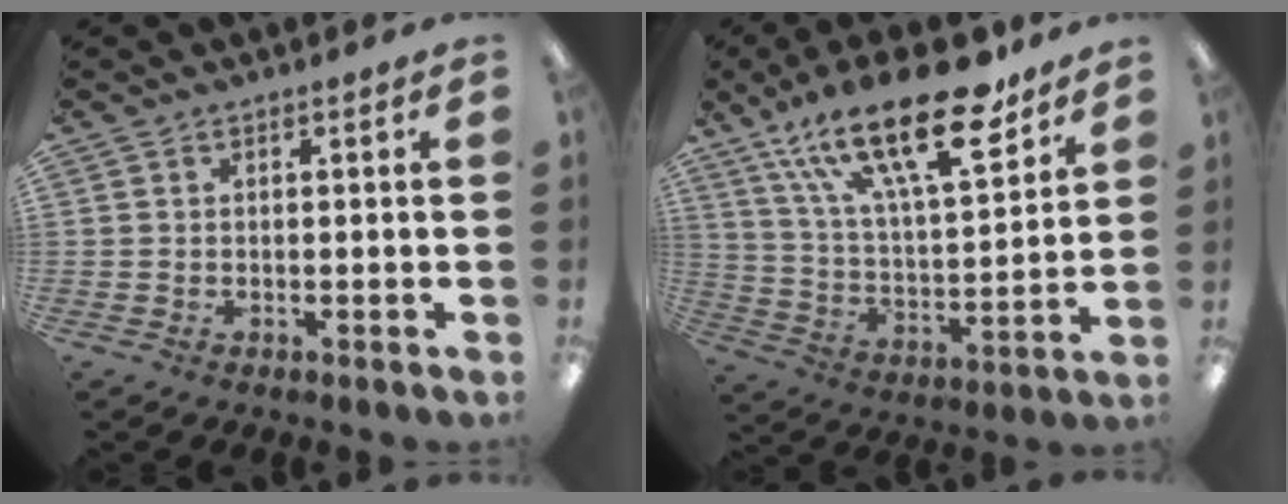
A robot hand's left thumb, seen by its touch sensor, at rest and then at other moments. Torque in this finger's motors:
{"motor_torque": [0.67, 0.19, 1.68, -1.06, 0.35]}